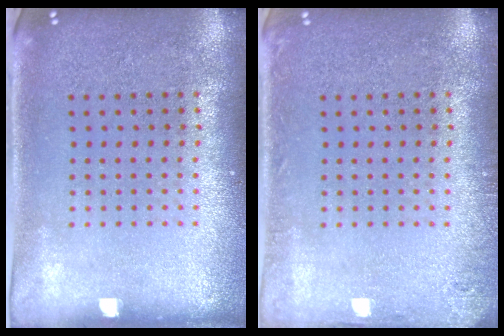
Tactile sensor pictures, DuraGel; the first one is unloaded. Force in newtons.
{"total": 1.2, "press": 1.2, "slide": 0.1}